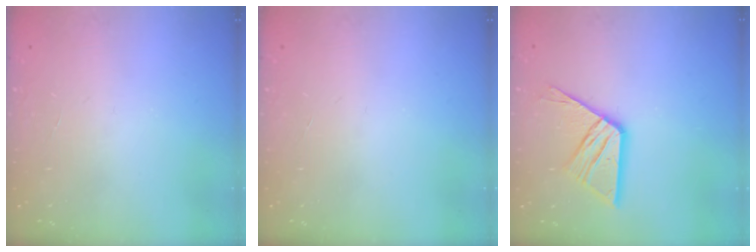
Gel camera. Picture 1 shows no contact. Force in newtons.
{"total": 0.0}
{"total": 12.7, "press": 12.7, "slide": 1.2}